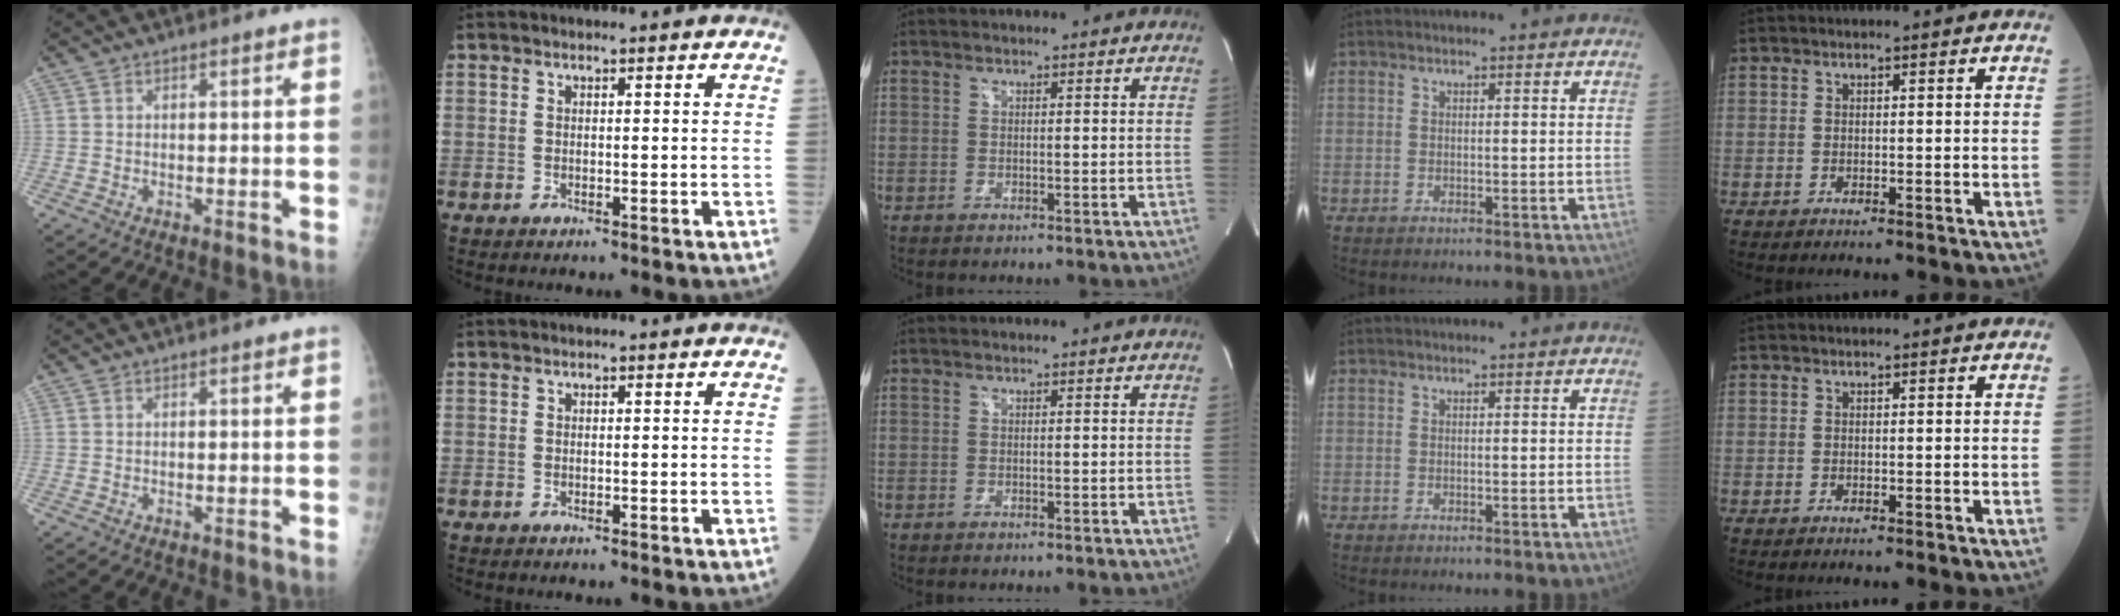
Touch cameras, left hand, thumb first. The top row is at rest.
{}